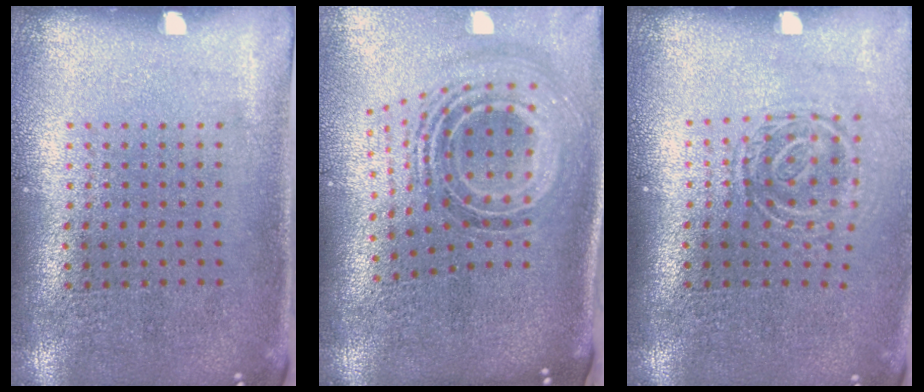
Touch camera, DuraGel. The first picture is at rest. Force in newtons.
{"total": 1.9, "press": 1.4, "slide": 1.2}
{"total": 1.6, "press": 1.1, "slide": 1.2}